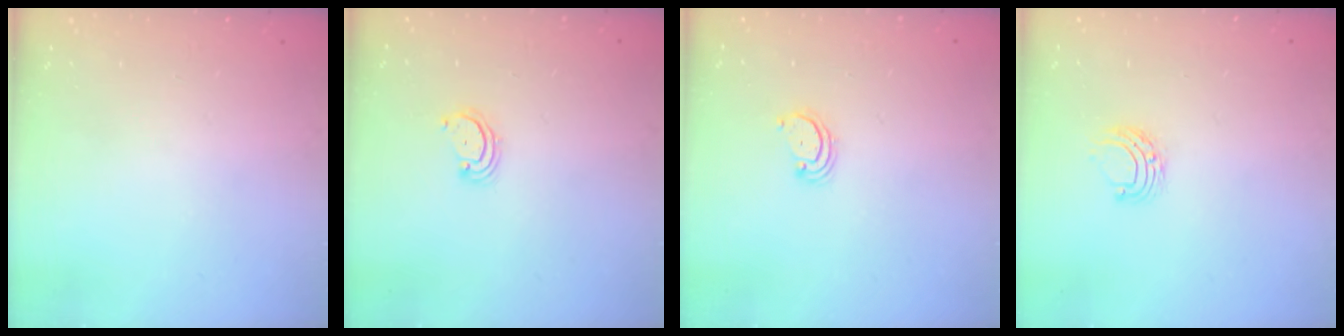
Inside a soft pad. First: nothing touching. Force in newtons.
{"total": 2.3, "press": 2.2, "slide": 0.2}
{"total": 2.8, "press": 2.8, "slide": 0.3}
{"total": 4.9, "press": 4.9, "slide": 0.4}